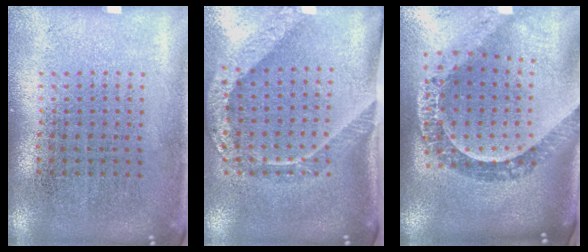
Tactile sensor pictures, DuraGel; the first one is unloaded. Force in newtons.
{"total": 2.3, "press": 1.5, "slide": 1.7}
{"total": 2.0, "press": 1.8, "slide": 0.9}